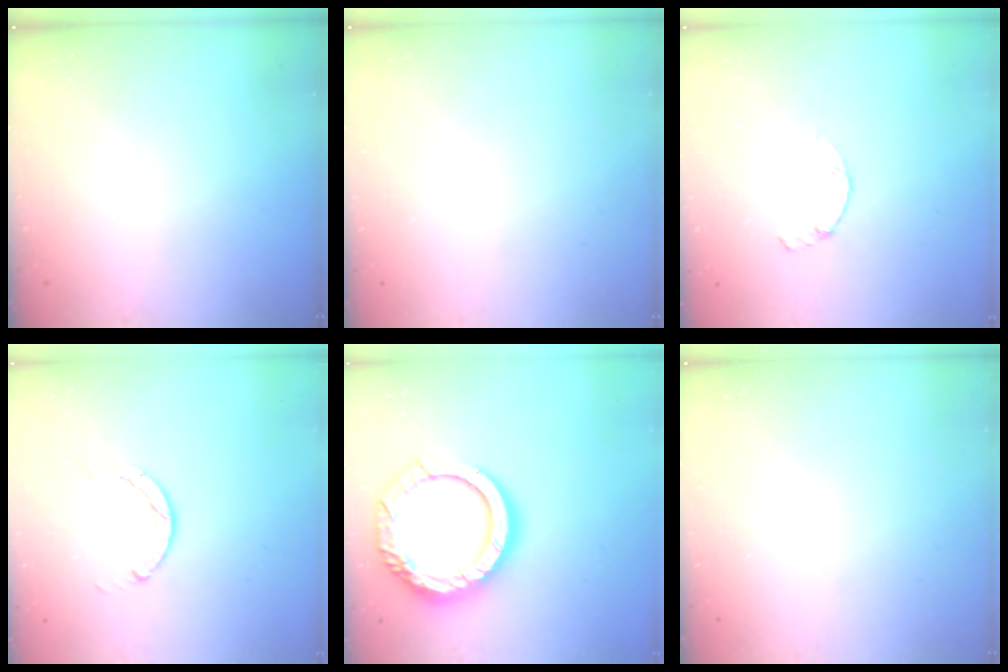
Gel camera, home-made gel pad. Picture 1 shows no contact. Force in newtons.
{"total": 0.0}
{"total": 1.5, "press": 1.4, "slide": 0.3}
{"total": 1.9, "press": 1.9, "slide": 0.2}
{"total": 17.4, "press": 17.3, "slide": 1.6}
{"total": 0.0}